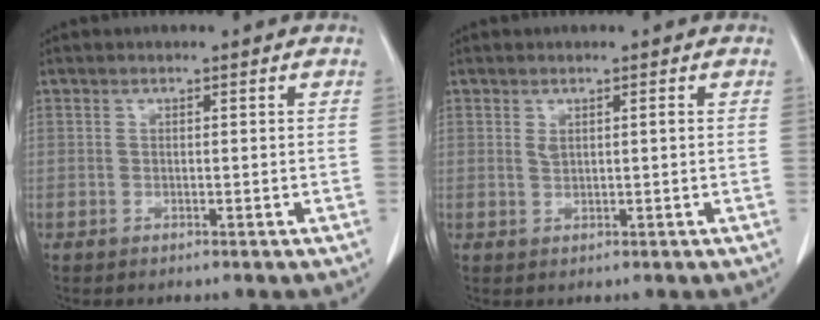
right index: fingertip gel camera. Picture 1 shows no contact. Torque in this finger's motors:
{"motor_torque": [0.21, 0.08, 0.04, 0.00]}